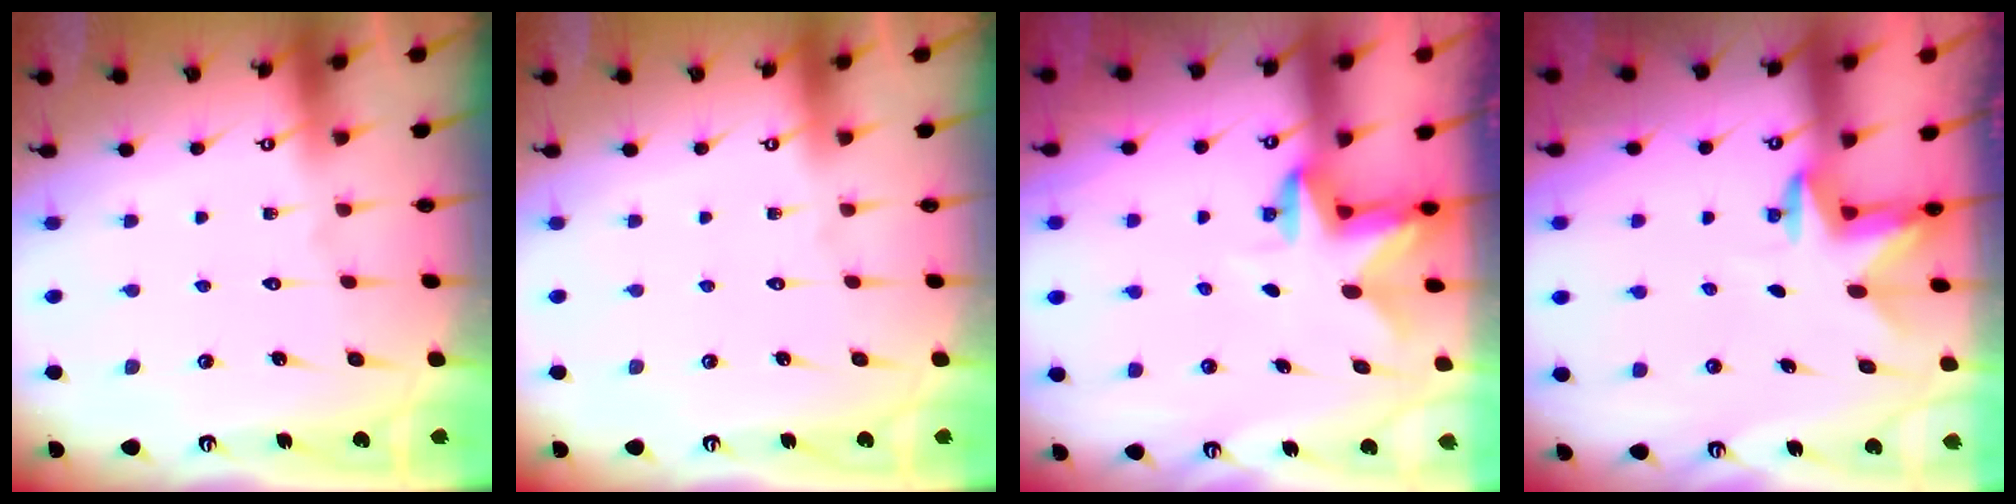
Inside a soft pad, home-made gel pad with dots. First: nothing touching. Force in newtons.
{"total": 0.0}
{"total": 2.9, "press": 2.8, "slide": 0.5}
{"total": 2.8, "press": 2.8, "slide": 0.2}